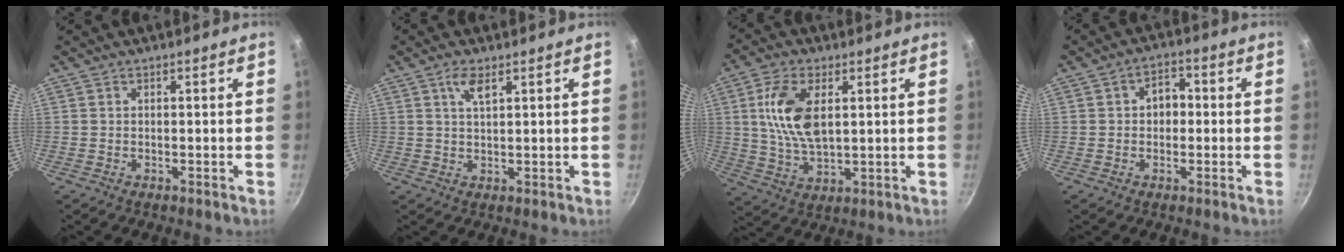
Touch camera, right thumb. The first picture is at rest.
{"total": 3.5, "force": [1.8, 1.3, 2.8], "torque": [-0.049, -0.006, 0.035]}
{"total": 11.7, "force": [2.8, 6.1, 9.7], "torque": [-0.181, -0.008, 0.056]}
{"total": 4.8, "force": [0.1, 3.7, 3.1], "torque": [-0.014, 0.014, -0.003]}